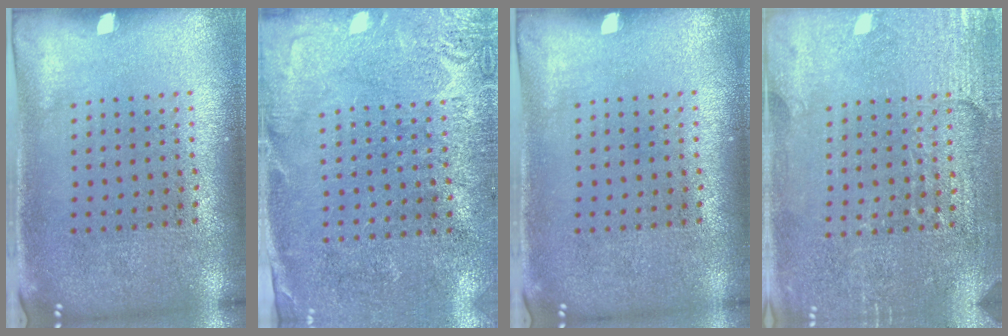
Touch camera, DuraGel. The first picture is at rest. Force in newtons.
{"total": 2.7, "press": 2.6, "slide": 0.9}
{"total": 0.0}
{"total": 2.9, "press": 2.9, "slide": 0.3}